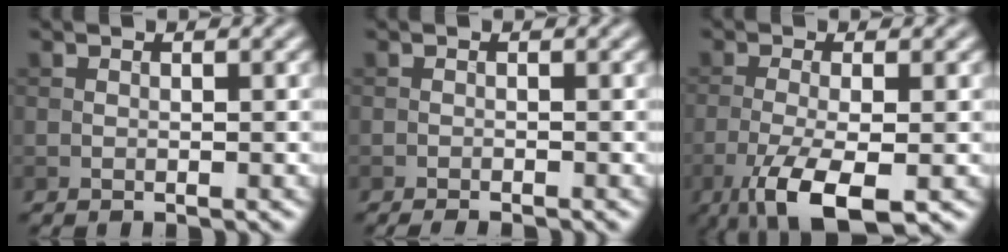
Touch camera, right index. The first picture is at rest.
{"total": 1.3, "force": [-1.1, 0.2, 0.7], "torque": [-0.003, 0.002, -0.016]}
{"total": 6.9, "force": [-3.3, 2.1, 5.7], "torque": [-0.115, -0.011, -0.061]}